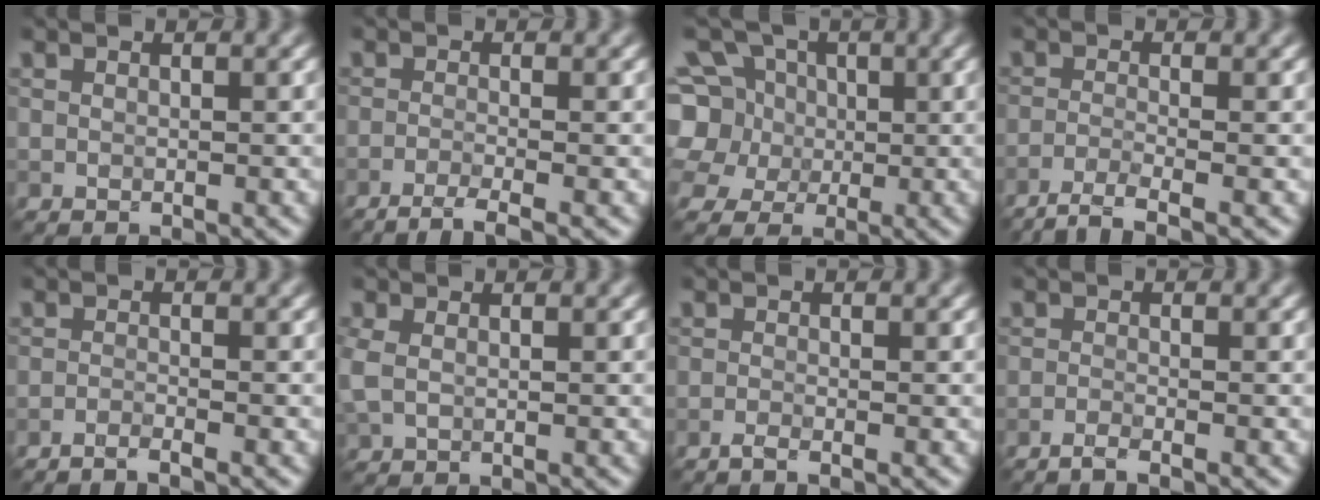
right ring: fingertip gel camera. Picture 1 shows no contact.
{"total": 2.8, "force": [-1.9, 0.4, 1.9], "torque": [-0.035, 0.001, -0.047]}
{"total": 10.1, "force": [2.8, 8.7, 4.5], "torque": [-0.106, 0.038, 0.012]}
{"total": 2.9, "force": [-2.1, 0.4, 2.0], "torque": [-0.036, -0.001, -0.054]}
{"total": 1.6, "force": [-1.4, 0.1, 0.8], "torque": [-0.019, 0.001, -0.035]}
{"total": 1.5, "force": [0.1, 1.0, 1.0], "torque": [-0.032, 0.002, -0.002]}
{"total": 1.0, "force": [-0.8, 0.1, 0.7], "torque": [-0.014, -0.002, -0.021]}
{"total": 1.5, "force": [-1.1, 0.1, 0.9], "torque": [-0.018, 0.000, -0.032]}